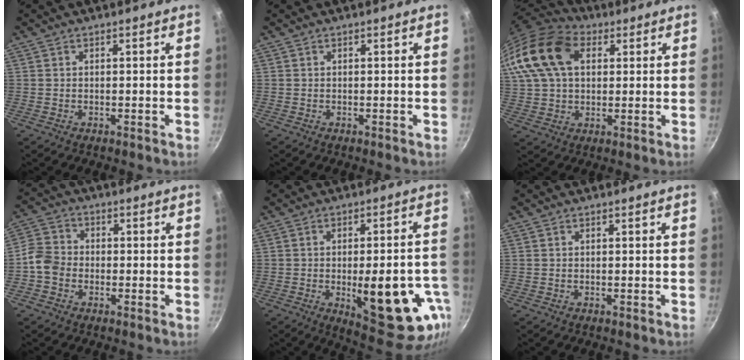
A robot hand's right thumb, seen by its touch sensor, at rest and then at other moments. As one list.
[{"total": 0.0}, {"total": 19.7, "force": [6.2, 13.4, 13.1], "torque": [-0.268, 0.017, 0.101]}, {"total": 5.8, "force": [-1.8, 4.8, 2.6], "torque": [-0.033, 0.018, -0.051]}, {"total": 19.9, "force": [-5.9, 7.4, 17.5], "torque": [-0.190, 0.002, -0.065]}, {"total": 0.0}]